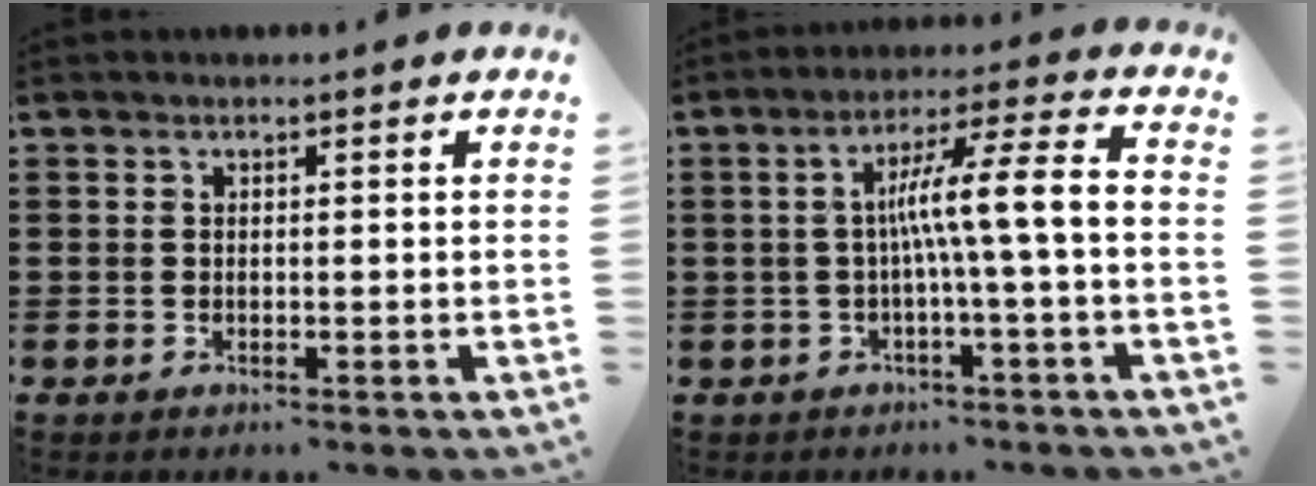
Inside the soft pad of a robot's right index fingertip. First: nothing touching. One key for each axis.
{"total": 8.3, "fx": -0.9, "fy": -0.2, "fz": 8.2, "tx": -0.149, "ty": 0.004, "tz": -0.024}